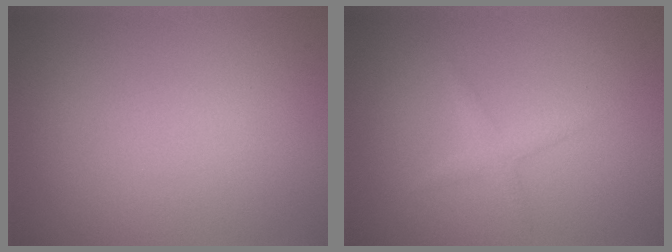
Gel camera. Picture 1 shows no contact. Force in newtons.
{"total": 1.3, "press": 1.3, "slide": 0.1}